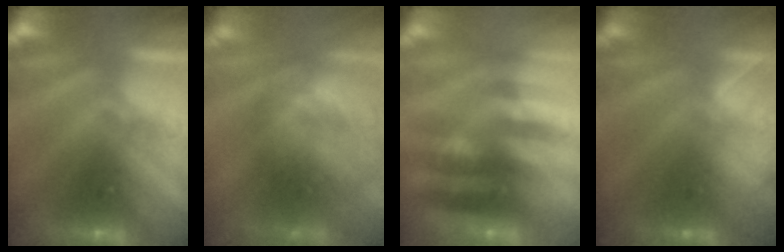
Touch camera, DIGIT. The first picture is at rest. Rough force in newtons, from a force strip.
{"total": 8.8}
{"total": 2.5}
{"total": 1.3}